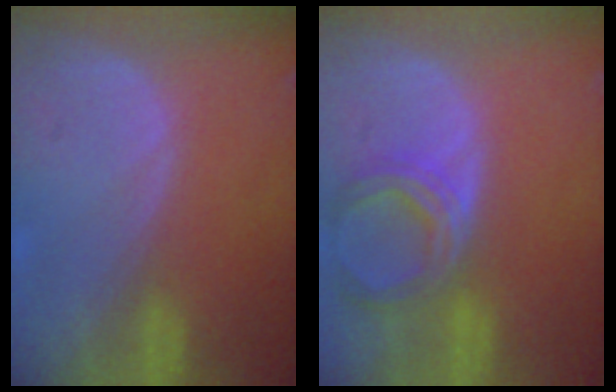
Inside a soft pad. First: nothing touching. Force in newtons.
{"total": 6.9, "press": 6.3, "slide": 2.8}